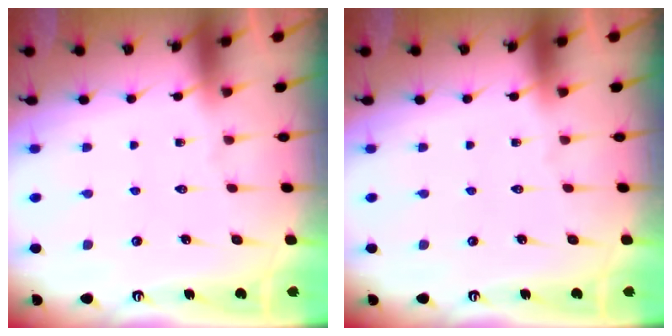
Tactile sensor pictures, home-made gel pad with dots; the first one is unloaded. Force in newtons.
{"total": 0.0}